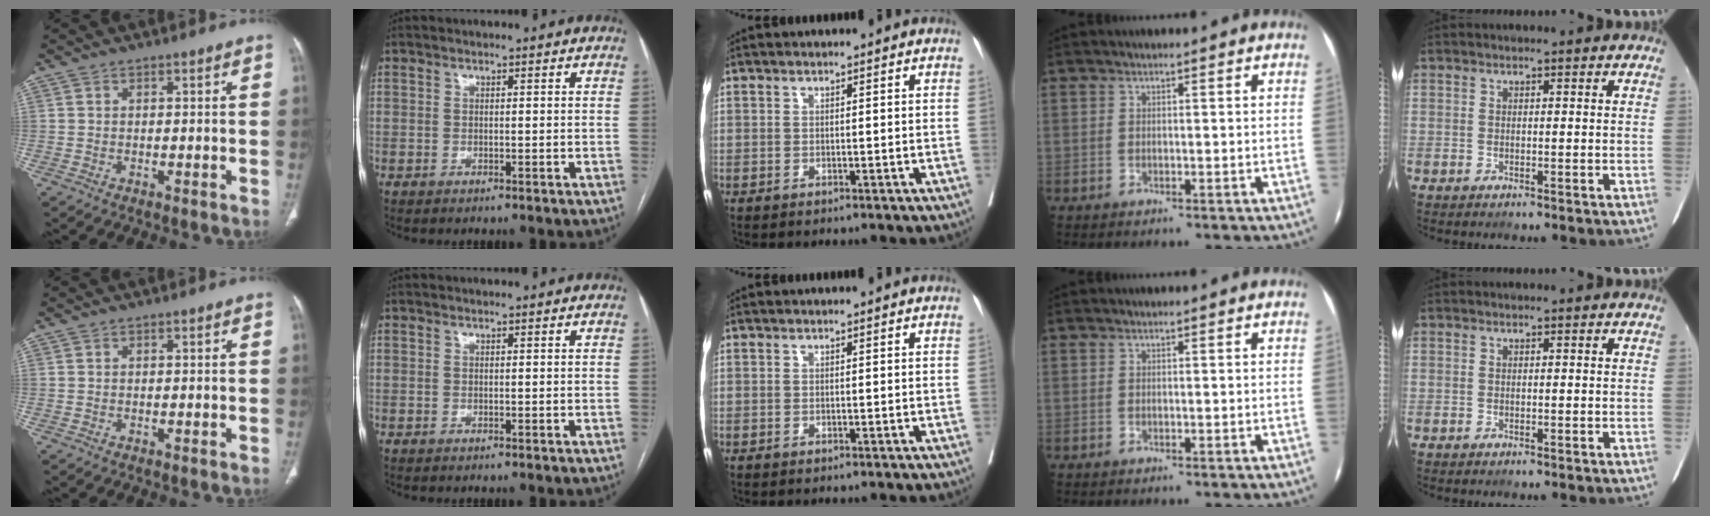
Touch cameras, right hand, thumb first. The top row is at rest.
{}